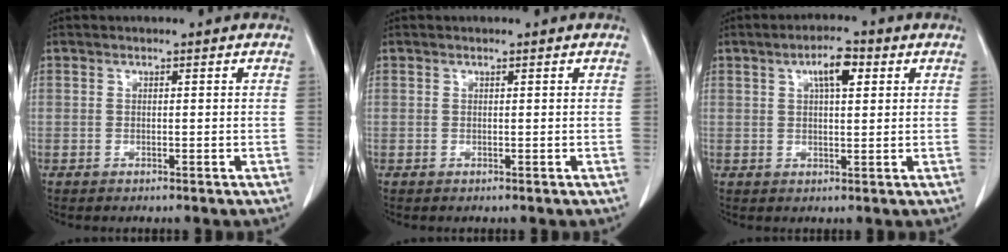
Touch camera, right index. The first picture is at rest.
{"total": 0.0}
{"total": 4.9, "force": [2.0, 1.4, 4.2], "torque": [-0.076, 0.009, 0.034]}